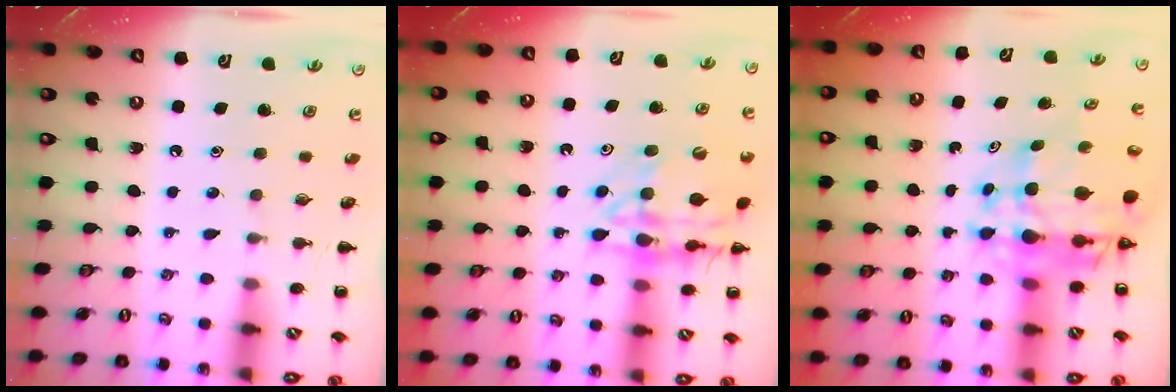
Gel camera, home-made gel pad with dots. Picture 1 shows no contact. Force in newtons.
{"total": 17.4, "press": 17.2, "slide": 2.4}
{"total": 11.5, "press": 10.8, "slide": 3.9}